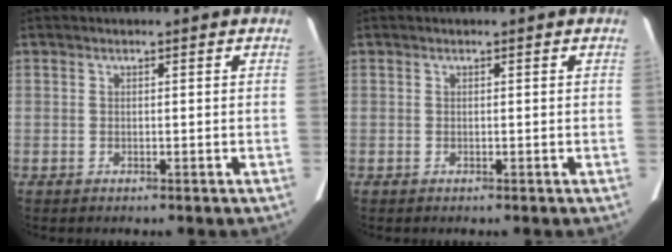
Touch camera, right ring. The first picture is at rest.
{"total": 0.0}